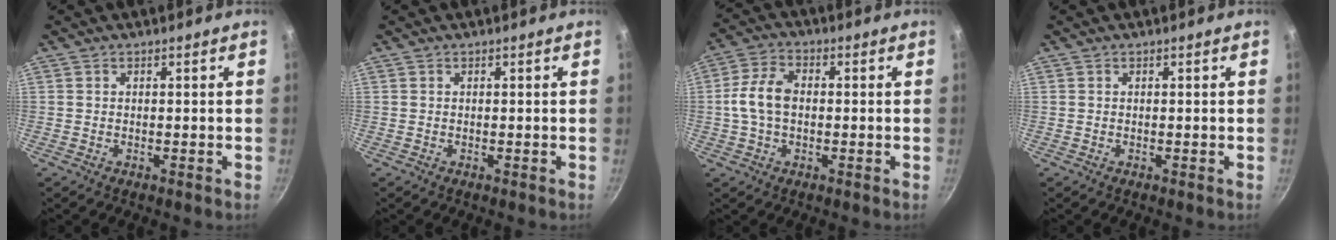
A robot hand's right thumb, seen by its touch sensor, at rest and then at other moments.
{"total": 0.0}
{"total": 7.9, "force": [-0.1, 5.1, 6.0], "torque": [-0.114, 0.025, -0.009]}
{"total": 0.0}